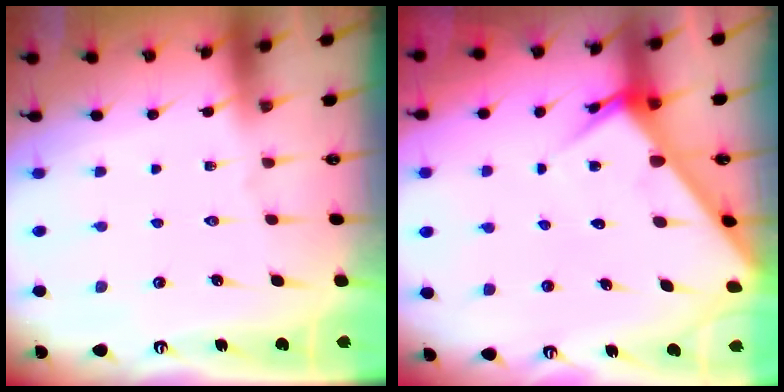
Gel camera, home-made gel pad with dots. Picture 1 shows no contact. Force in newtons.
{"total": 6.4, "press": 6.3, "slide": 0.5}